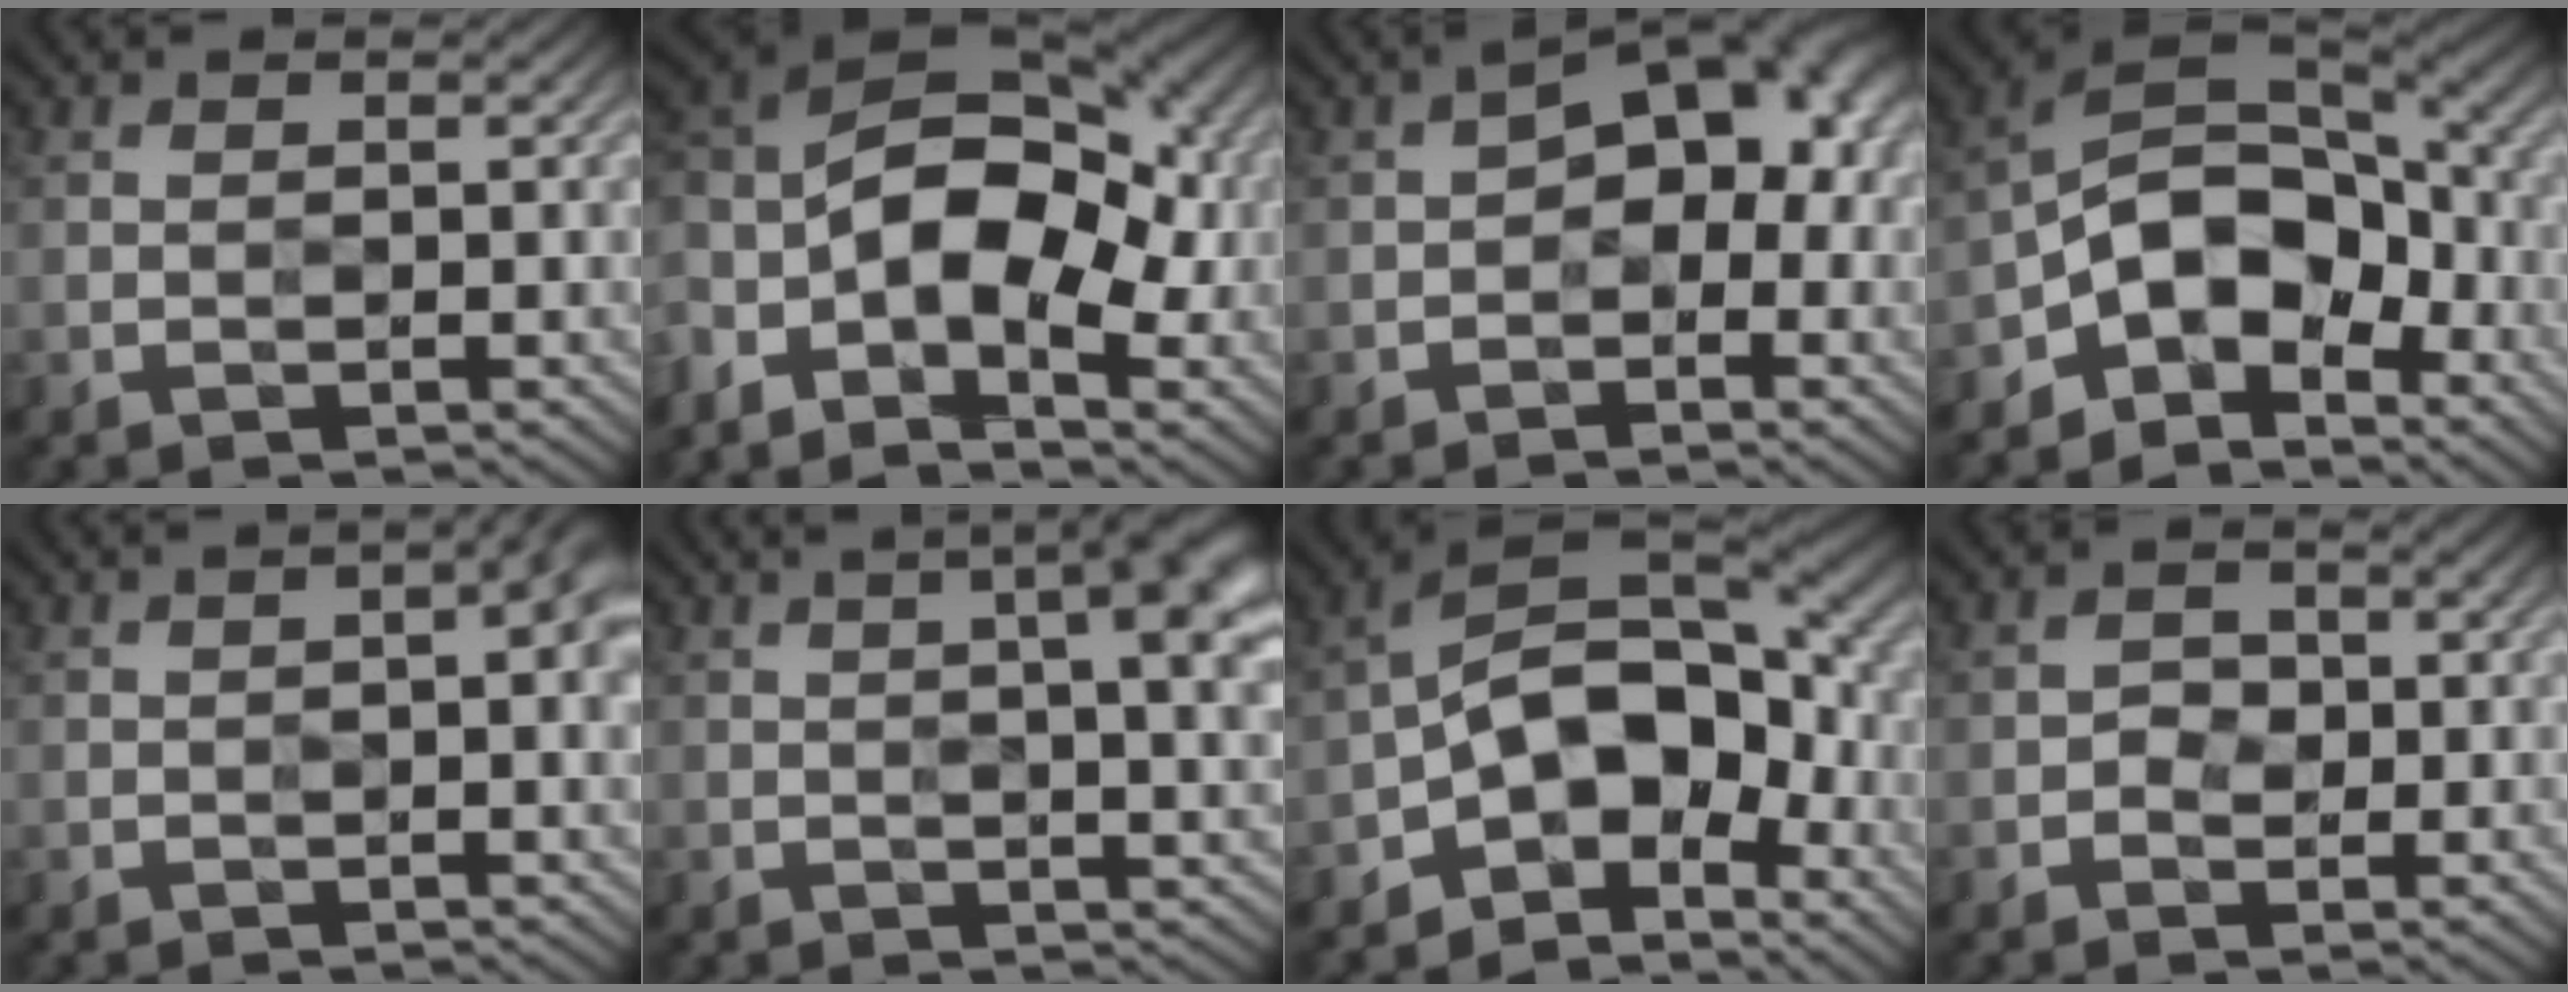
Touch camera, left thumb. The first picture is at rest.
{"total": 13.9, "force": [-4.5, 7.4, 10.8], "torque": [-0.224, -0.012, -0.082]}
{"total": 9.6, "force": [-0.3, 5.9, 7.6], "torque": [-0.083, 0.015, -0.016]}
{"total": 11.6, "force": [-4.8, 7.5, 7.5], "torque": [-0.117, -0.006, -0.105]}
{"total": 2.9, "force": [0.1, 0.5, 2.8], "torque": [-0.042, 0.006, 0.000]}
{"total": 8.6, "force": [2.9, 2.3, 7.7], "torque": [-0.074, 0.030, 0.027]}
{"total": 12.3, "force": [-4.5, 7.3, 8.9], "torque": [-0.131, -0.003, -0.098]}
{"total": 1.3, "force": [-0.4, 1.2, 0.4], "torque": [-0.003, -0.001, -0.012]}